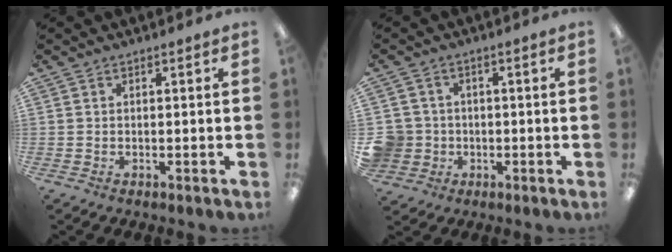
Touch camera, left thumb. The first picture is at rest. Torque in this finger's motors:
{"motor_torque": [0.06, 0.31, -0.09, 0.11, 0.07]}